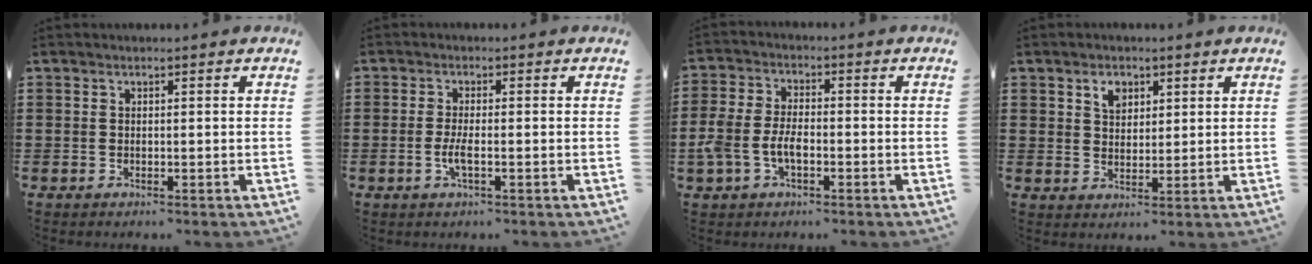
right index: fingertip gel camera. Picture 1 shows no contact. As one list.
[{"total": 2.8, "force": [-0.8, 0.5, 2.6], "torque": [-0.060, -0.006, -0.020]}, {"total": 5.5, "force": [-1.8, 3.1, 4.2], "torque": [-0.108, -0.002, -0.041]}, {"total": 3.2, "force": [1.9, 2.1, 1.5], "torque": [-0.029, 0.003, 0.032]}]